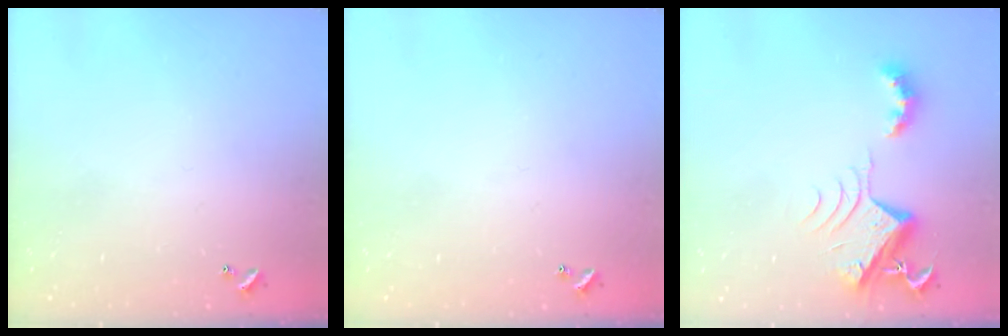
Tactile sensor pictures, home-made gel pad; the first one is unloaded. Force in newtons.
{"total": 0.0}
{"total": 7.2, "press": 7.1, "slide": 0.9}